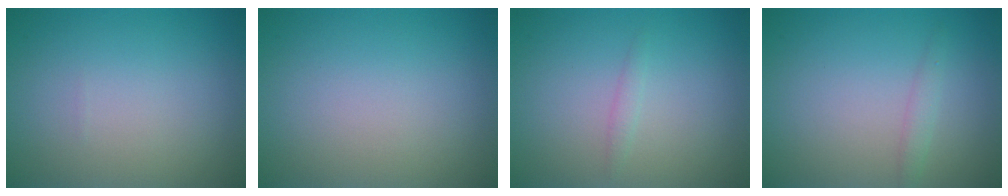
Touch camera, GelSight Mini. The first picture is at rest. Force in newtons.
{"total": 0.0}
{"total": 0.7, "press": 0.7, "slide": 0.0}
{"total": 1.0, "press": 1.0, "slide": 0.0}